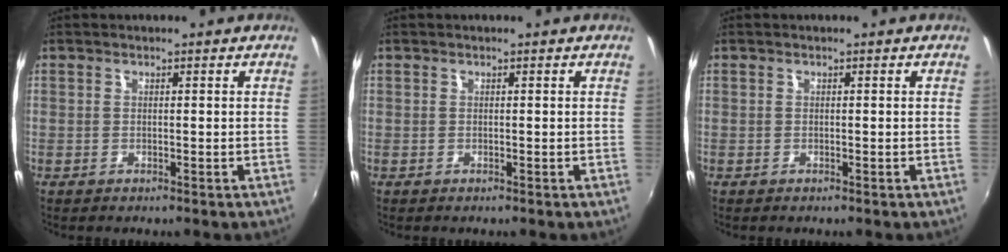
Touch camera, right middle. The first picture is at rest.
{"total": 0.0}
{"total": 0.0}